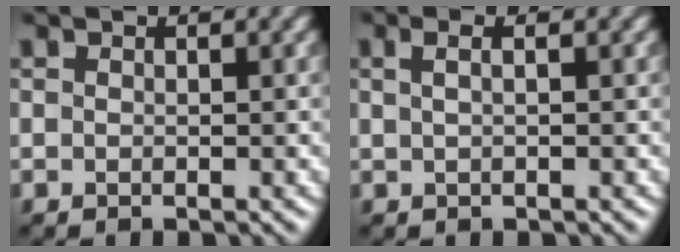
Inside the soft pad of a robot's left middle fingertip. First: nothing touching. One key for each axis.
{"total": 2.1, "fx": 0.9, "fy": 0.6, "fz": 1.8, "tx": -0.034, "ty": 0.008, "tz": 0.015}